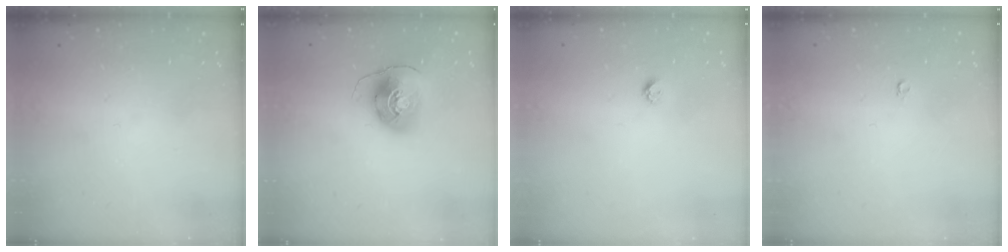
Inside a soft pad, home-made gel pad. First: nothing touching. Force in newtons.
{"total": 8.5, "press": 8.4, "slide": 0.7}
{"total": 4.1, "press": 4.1, "slide": 0.5}
{"total": 3.2, "press": 3.2, "slide": 0.2}